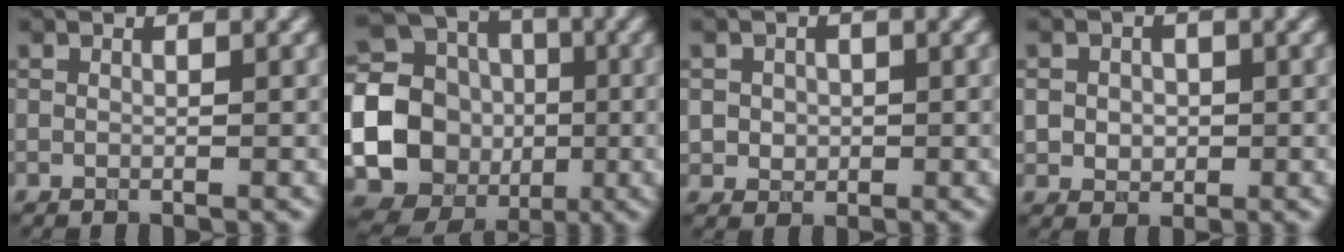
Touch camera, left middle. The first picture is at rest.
{"total": 25.4, "force": [-4.0, 24.0, 7.4], "torque": [-0.165, -0.020, -0.120]}
{"total": 2.0, "force": [0.1, 1.9, 0.6], "torque": [-0.007, -0.001, 0.006]}
{"total": 3.0, "force": [0.2, 2.6, 1.3], "torque": [-0.021, 0.004, -0.006]}